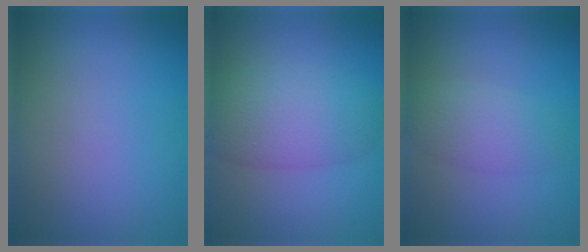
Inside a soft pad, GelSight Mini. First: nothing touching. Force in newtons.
{"total": 6.1, "press": 6.1, "slide": 0.2}
{"total": 2.7, "press": 2.7, "slide": 0.1}